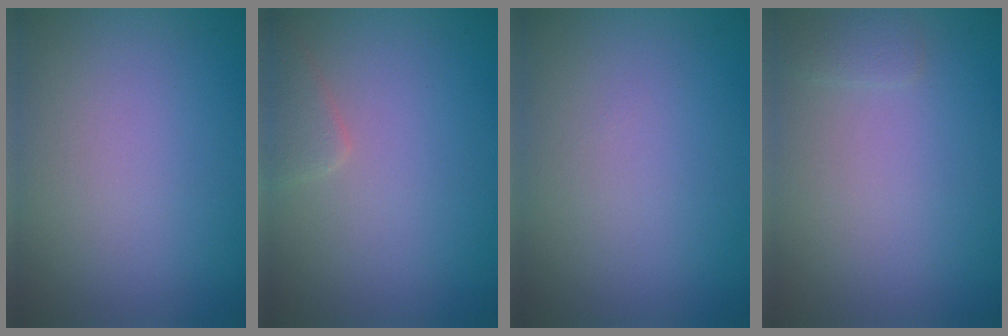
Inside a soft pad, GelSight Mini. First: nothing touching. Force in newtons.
{"total": 1.6, "press": 1.6, "slide": 0.0}
{"total": 0.0}
{"total": 0.8, "press": 0.8, "slide": 0.1}